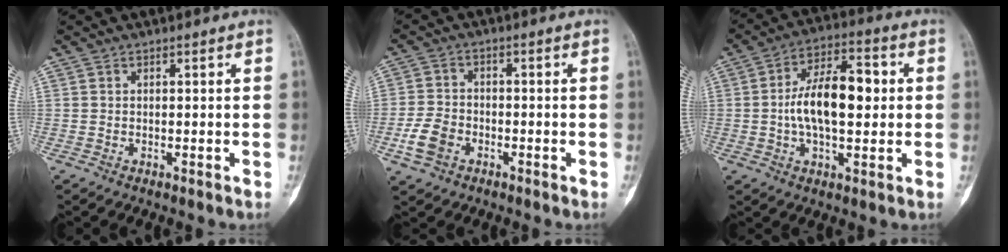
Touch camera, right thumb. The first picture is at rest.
{"total": 6.0, "force": [-2.6, 4.3, 3.4], "torque": [-0.066, 0.014, -0.050]}
{"total": 13.5, "force": [0.7, 6.5, 11.8], "torque": [-0.190, 0.018, 0.005]}